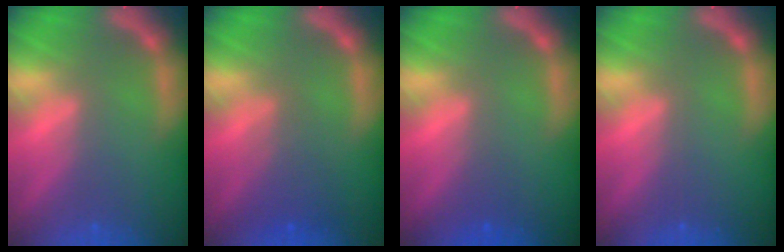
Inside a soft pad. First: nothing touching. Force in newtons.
{"total": 2.9}
{"total": 0.9}
{"total": 0.0}